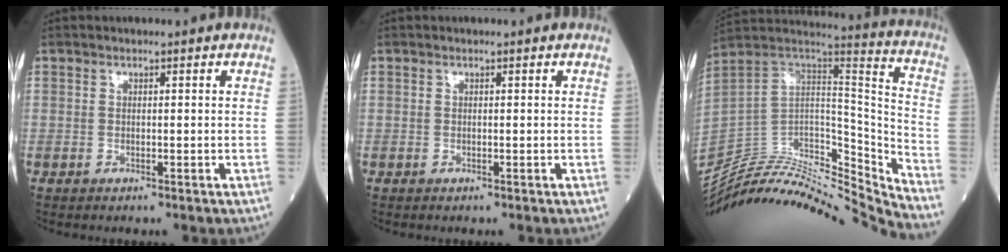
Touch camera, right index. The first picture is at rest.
{"total": 0.0}
{"total": 30.6, "force": [-28.7, 3.1, 10.2], "torque": [-0.161, -0.004, -0.436]}